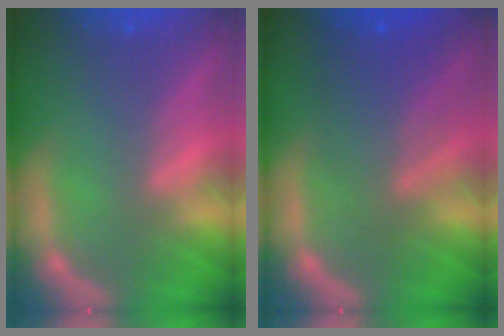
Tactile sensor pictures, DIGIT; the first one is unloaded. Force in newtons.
{"total": 6.0}